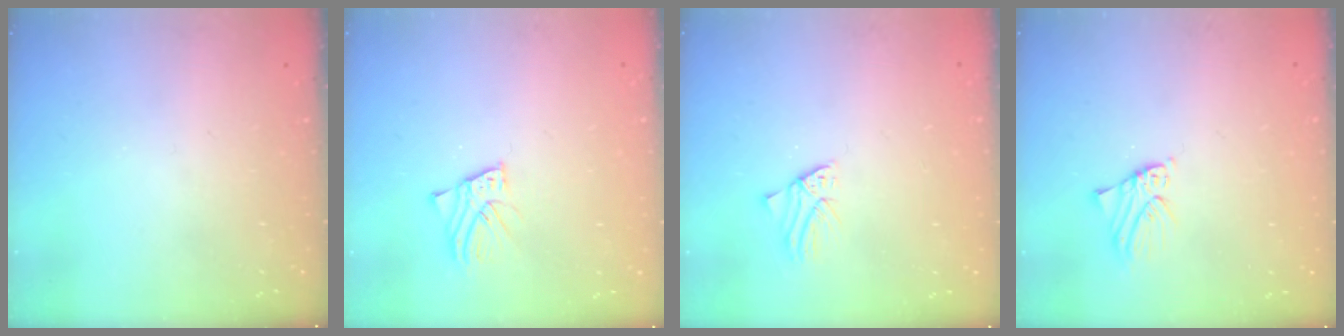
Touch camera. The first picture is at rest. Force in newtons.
{"total": 3.0, "press": 2.9, "slide": 0.3}
{"total": 1.4, "press": 1.4, "slide": 0.1}
{"total": 1.5, "press": 1.5, "slide": 0.1}